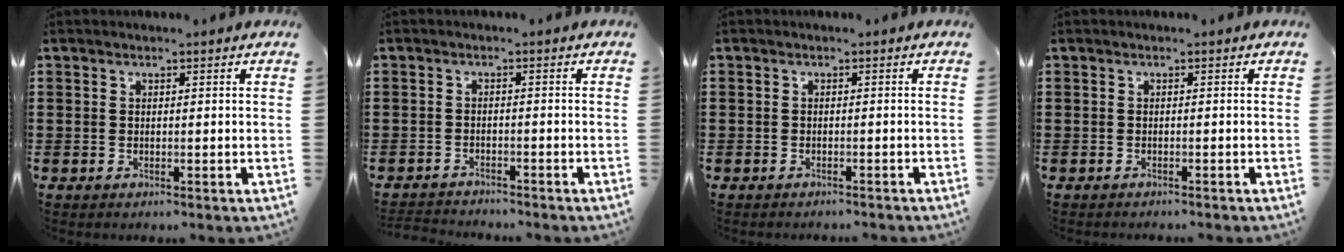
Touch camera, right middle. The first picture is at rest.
{"total": 2.0, "force": [-2.0, 0.1, 0.0], "torque": [-0.007, -0.001, -0.042]}
{"total": 1.0, "force": [-0.9, 0.4, -0.1], "torque": [0.000, 0.004, -0.020]}
{"total": 0.5, "force": [-0.5, 0.0, 0.0], "torque": [-0.003, -0.001, -0.011]}